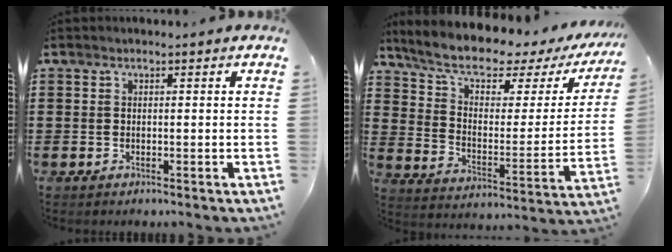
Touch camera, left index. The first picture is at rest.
{"total": 7.1, "force": [5.2, 2.5, 4.1], "torque": [-0.096, -0.035, 0.085]}